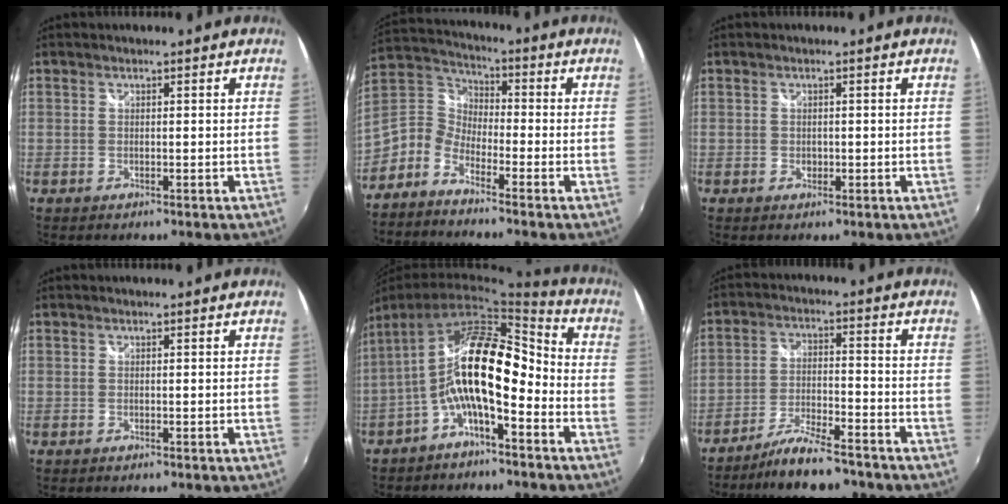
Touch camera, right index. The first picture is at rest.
{"total": 8.0, "force": [-3.7, 5.5, 4.4], "torque": [-0.106, 0.019, -0.095]}
{"total": 1.0, "force": [-0.2, 0.9, 0.3], "torque": [-0.003, -0.002, -0.003]}
{"total": 0.0}
{"total": 15.2, "force": [-3.1, 6.0, 13.6], "torque": [-0.248, 0.014, -0.060]}
{"total": 10.4, "force": [-9.0, 1.9, 4.9], "torque": [-0.109, -0.006, -0.151]}